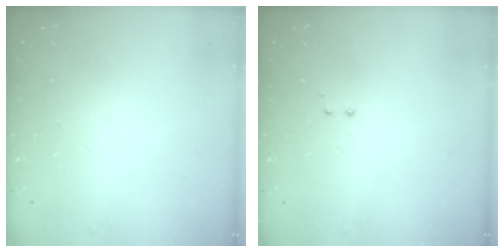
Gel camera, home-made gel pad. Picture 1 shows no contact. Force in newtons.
{"total": 1.2, "press": 1.1, "slide": 0.6}